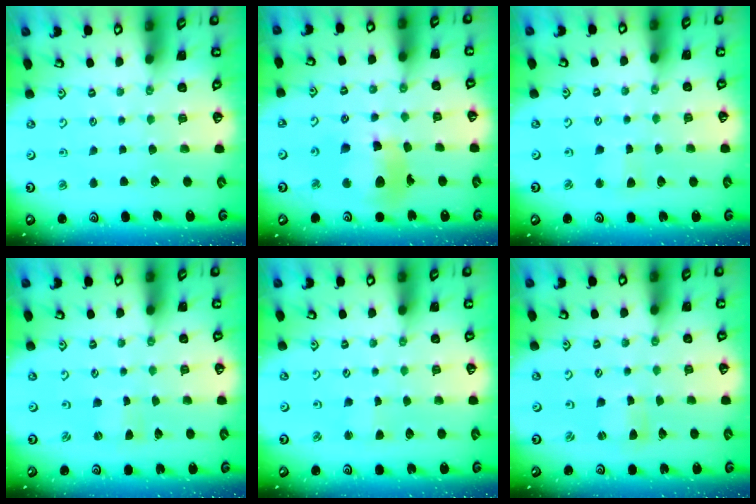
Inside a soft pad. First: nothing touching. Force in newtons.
{"total": 15.4, "press": 15.3, "slide": 1.9}
{"total": 3.4, "press": 3.4, "slide": 0.2}
{"total": 0.0}
{"total": 1.8, "press": 1.7, "slide": 0.3}
{"total": 0.7, "press": 0.7, "slide": 0.1}